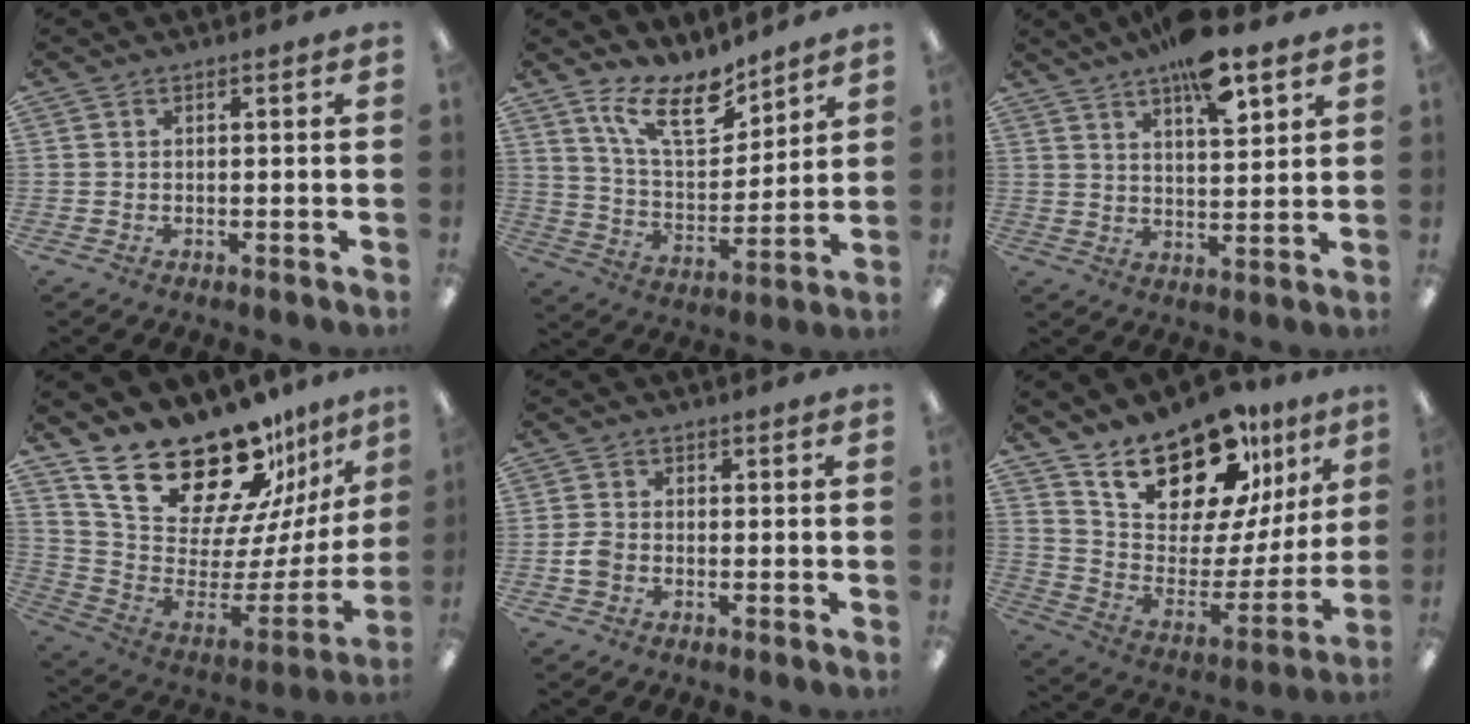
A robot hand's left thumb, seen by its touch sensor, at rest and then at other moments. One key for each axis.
{"total": 15.5, "fx": 11.2, "fy": 6.0, "fz": 8.8, "tx": -0.159, "ty": -0.057, "tz": 0.200}
{"total": 10.8, "fx": 7.6, "fy": 3.3, "fz": 7.0, "tx": -0.106, "ty": -0.037, "tz": 0.128}
{"total": 26.7, "fx": 21.2, "fy": 9.7, "fz": 13.1, "tx": -0.214, "ty": -0.156, "tz": 0.385}
{"total": 3.0, "fx": -0.9, "fy": 2.3, "fz": 1.7, "tx": -0.029, "ty": 0.008, "tz": -0.016}
{"total": 21.9, "fx": 17.8, "fy": 8.4, "fz": 9.5, "tx": -0.160, "ty": -0.125, "tz": 0.313}